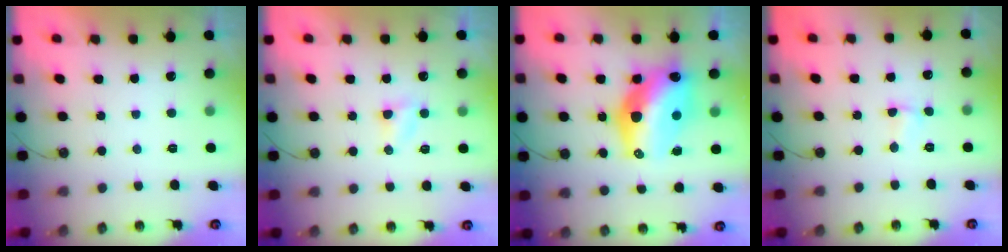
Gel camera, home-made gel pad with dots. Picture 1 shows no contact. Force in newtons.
{"total": 3.0, "press": 3.0, "slide": 0.3}
{"total": 16.6, "press": 16.5, "slide": 1.8}
{"total": 1.7, "press": 1.6, "slide": 0.4}